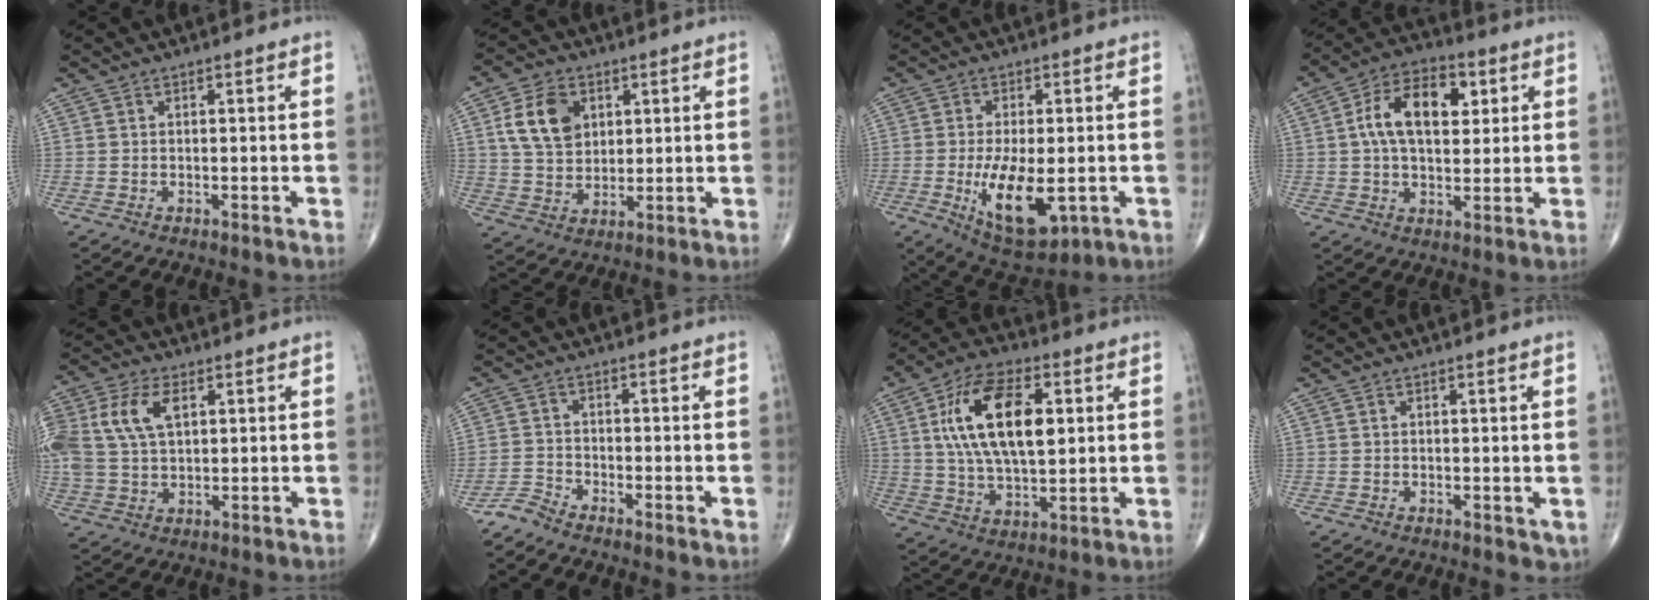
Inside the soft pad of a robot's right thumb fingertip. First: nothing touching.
{"total": 10.0, "force": [3.3, 7.2, 6.2], "torque": [-0.095, -0.008, 0.064]}
{"total": 12.9, "force": [-3.0, 5.8, 11.1], "torque": [-0.177, -0.015, -0.034]}
{"total": 13.3, "force": [3.1, 7.7, 10.4], "torque": [-0.162, 0.011, 0.045]}
{"total": 12.9, "force": [3.7, 7.7, 9.6], "torque": [-0.224, 0.007, 0.072]}
{"total": 2.6, "force": [-2.6, 0.1, 0.3], "torque": [-0.008, -0.006, -0.062]}
{"total": 17.9, "force": [4.0, 8.8, 15.1], "torque": [-0.265, -0.001, 0.070]}
{"total": 1.6, "force": [0.4, 1.0, 1.2], "torque": [-0.011, -0.006, 0.009]}